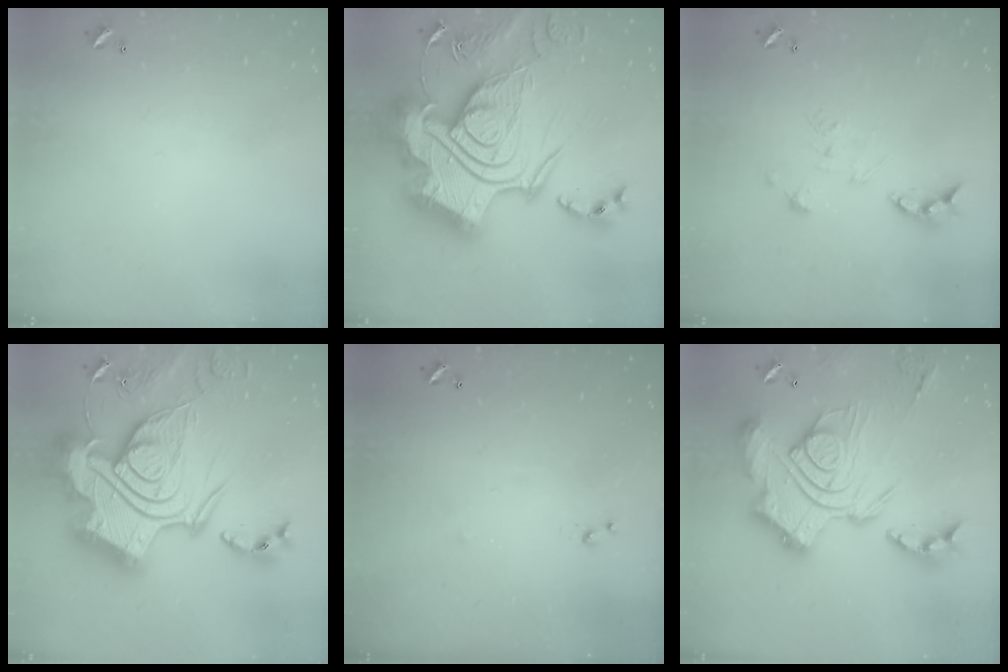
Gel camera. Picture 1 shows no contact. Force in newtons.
{"total": 0.7, "press": 0.7, "slide": 0.1}
{"total": 2.7, "press": 2.2, "slide": 1.5}
{"total": 0.6, "press": 0.6, "slide": 0.0}
{"total": 4.8, "press": 4.7, "slide": 0.4}
{"total": 4.2, "press": 3.4, "slide": 2.5}